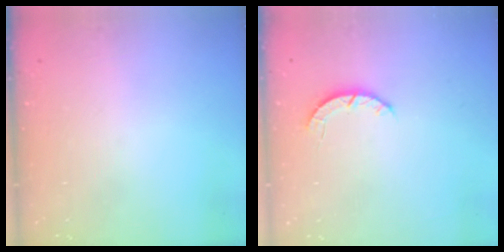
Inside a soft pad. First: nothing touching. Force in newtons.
{"total": 2.8, "press": 2.8, "slide": 0.4}